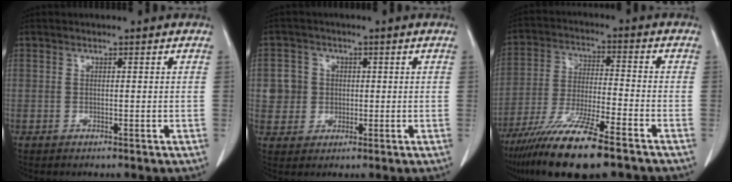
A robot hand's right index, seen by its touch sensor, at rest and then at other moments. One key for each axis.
{"total": 4.5, "fx": 0.5, "fy": 4.4, "fz": 0.5, "tx": -0.003, "ty": 0.015, "tz": 0.014}
{"total": 15.0, "fx": -10.6, "fy": 1.4, "fz": 10.6, "tx": -0.213, "ty": -0.045, "tz": -0.190}